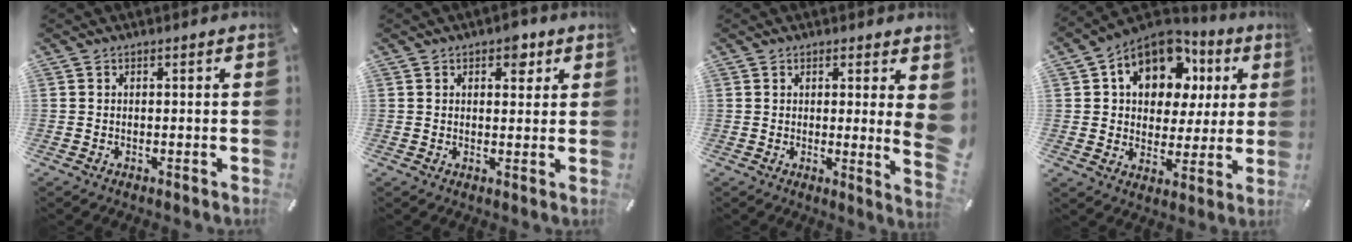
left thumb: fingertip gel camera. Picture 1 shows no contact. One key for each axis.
{"total": 4.2, "fx": 2.2, "fy": 2.7, "fz": 2.3, "tx": -0.013, "ty": -0.007, "tz": 0.029}
{"total": 6.0, "fx": 1.6, "fy": 0.2, "fz": 5.8, "tx": -0.078, "ty": -0.032, "tz": 0.026}
{"total": 14.2, "fx": 6.4, "fy": 10.5, "fz": 7.1, "tx": -0.118, "ty": -0.022, "tz": 0.118}